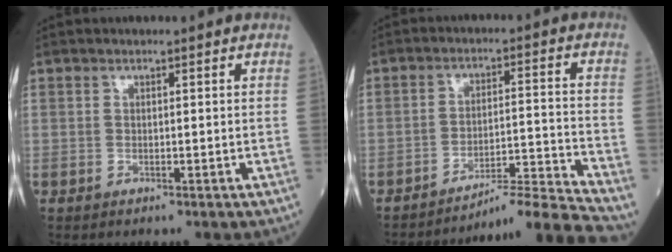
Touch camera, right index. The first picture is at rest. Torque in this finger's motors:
{"motor_torque": [-0.32, -0.40, 0.13, 0.01]}